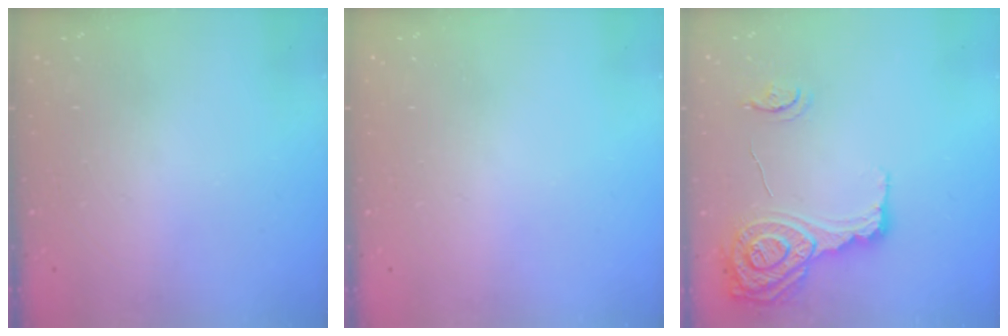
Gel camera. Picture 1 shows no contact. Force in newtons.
{"total": 0.0}
{"total": 16.9, "press": 16.8, "slide": 1.4}